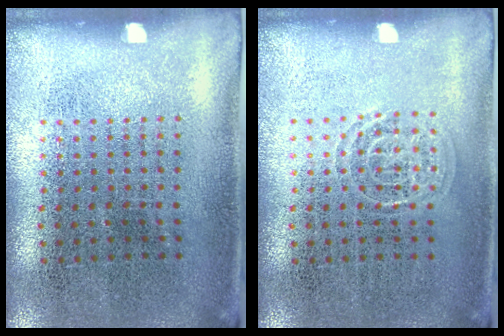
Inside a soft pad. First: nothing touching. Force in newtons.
{"total": 1.3, "press": 1.3, "slide": 0.2}